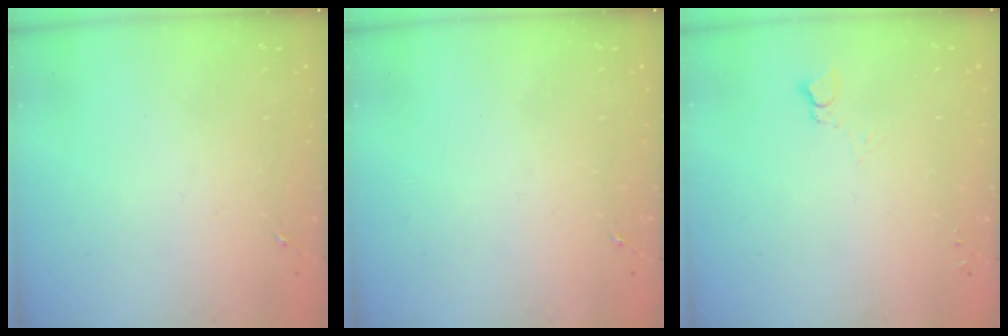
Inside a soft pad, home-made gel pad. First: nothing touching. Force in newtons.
{"total": 0.0}
{"total": 2.5, "press": 2.5, "slide": 0.2}